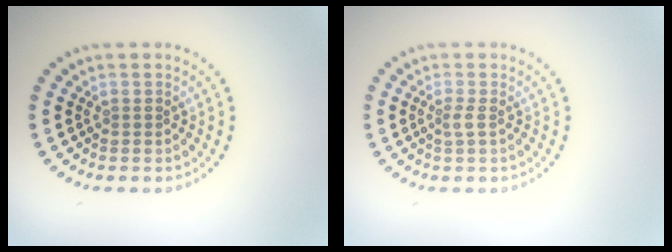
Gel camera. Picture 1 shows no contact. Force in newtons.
{"total": 0.9, "press": 0.7, "slide": 0.7}